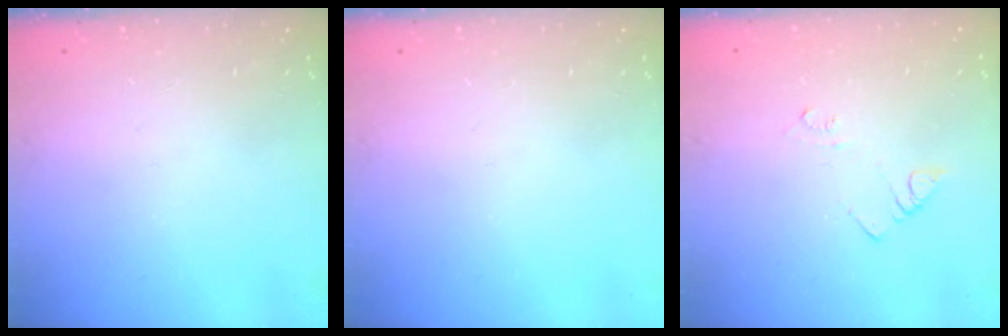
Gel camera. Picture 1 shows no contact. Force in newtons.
{"total": 0.0}
{"total": 4.1, "press": 4.1, "slide": 0.4}